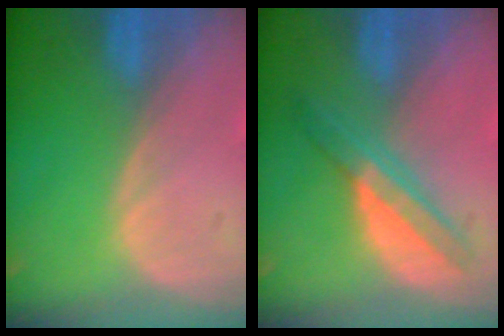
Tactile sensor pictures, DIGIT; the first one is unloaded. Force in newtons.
{"total": 6.6, "press": 5.7, "slide": 3.4}